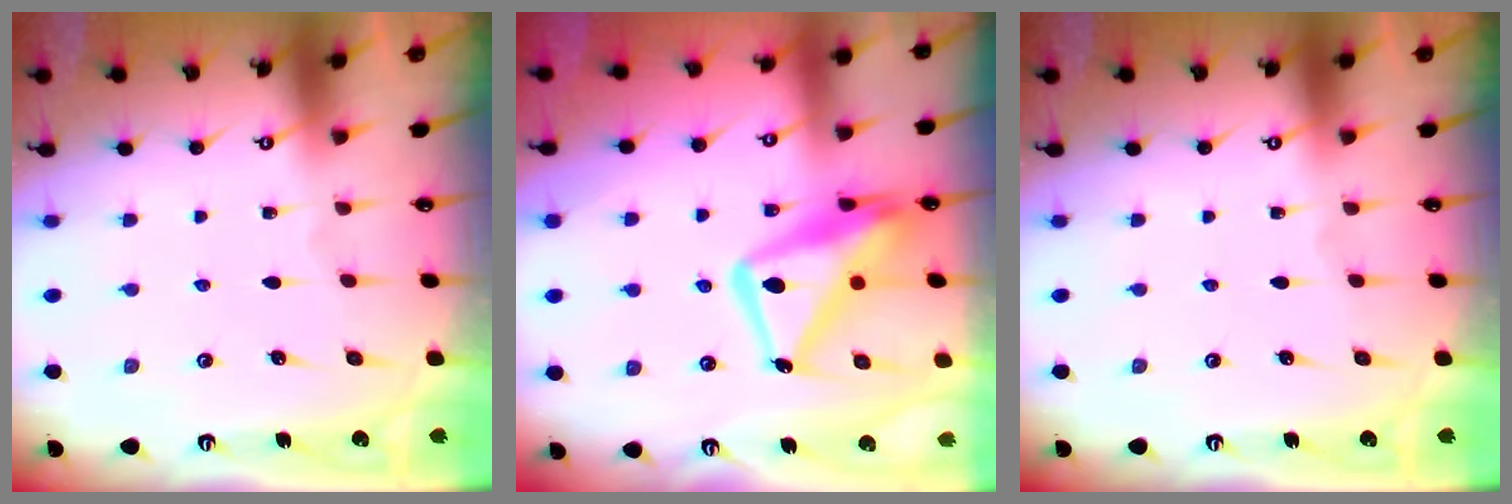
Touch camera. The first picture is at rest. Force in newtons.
{"total": 17.5, "press": 17.4, "slide": 1.6}
{"total": 0.0}